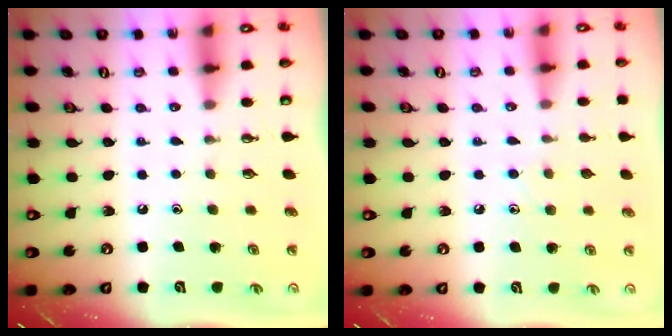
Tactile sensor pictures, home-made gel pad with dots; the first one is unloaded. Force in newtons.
{"total": 7.3, "press": 7.2, "slide": 0.7}